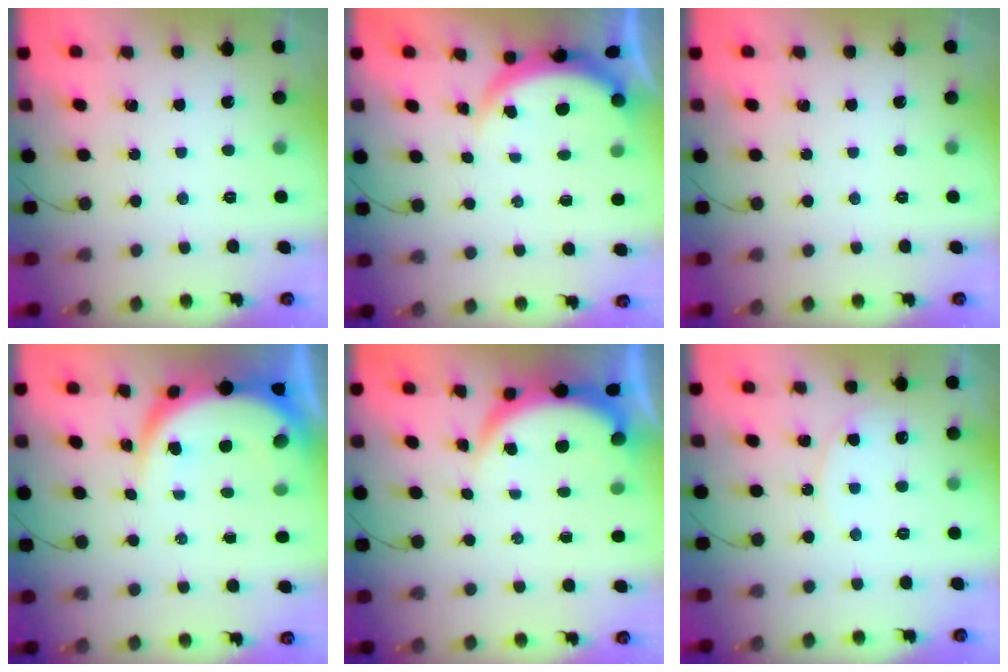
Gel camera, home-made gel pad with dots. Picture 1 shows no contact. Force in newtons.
{"total": 3.8, "press": 3.7, "slide": 0.7}
{"total": 0.0}
{"total": 8.8, "press": 8.7, "slide": 0.8}
{"total": 4.4, "press": 4.3, "slide": 1.1}
{"total": 5.0, "press": 5.0, "slide": 0.5}